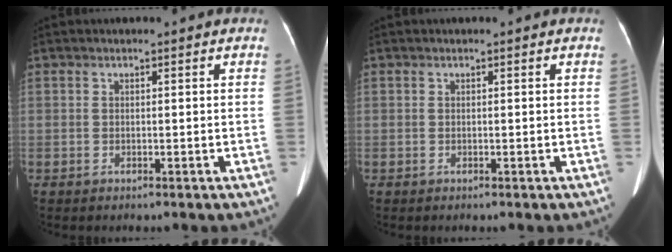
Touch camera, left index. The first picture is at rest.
{"total": 0.0}